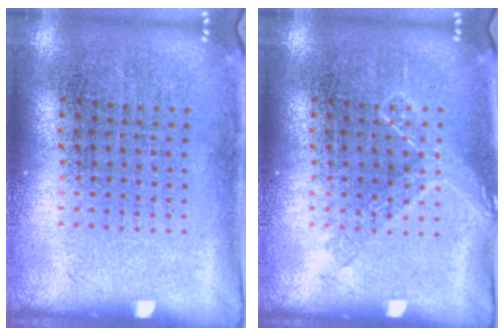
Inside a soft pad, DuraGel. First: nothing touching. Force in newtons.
{"total": 1.7, "press": 1.7, "slide": 0.3}